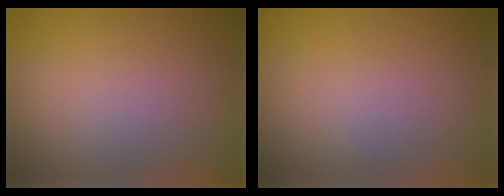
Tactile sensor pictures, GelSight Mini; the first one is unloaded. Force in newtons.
{"total": 0.0}